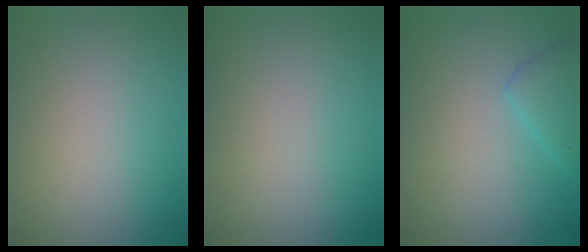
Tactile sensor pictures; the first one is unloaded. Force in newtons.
{"total": 0.0}
{"total": 2.4, "press": 2.4, "slide": 0.2}